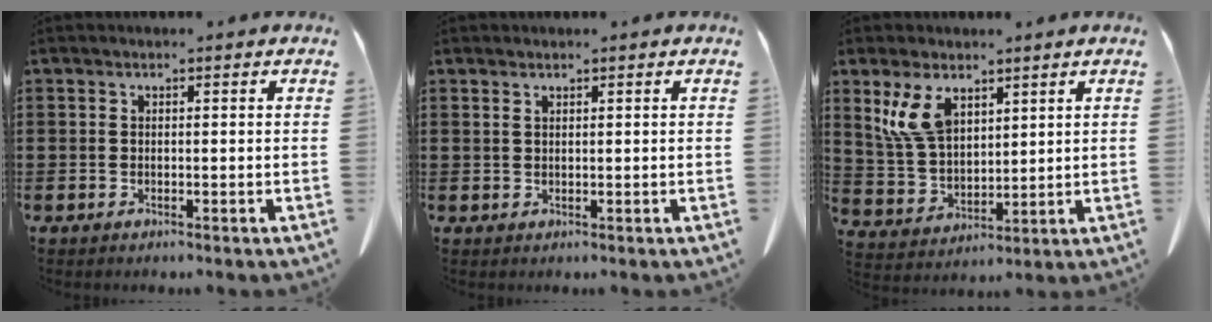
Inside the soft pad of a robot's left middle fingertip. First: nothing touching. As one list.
[{"total": 0.6, "force": [0.4, 0.1, 0.4], "torque": [-0.009, 0.000, 0.007]}, {"total": 8.1, "force": [4.4, 4.5, 5.1], "torque": [-0.130, 0.000, 0.079]}]